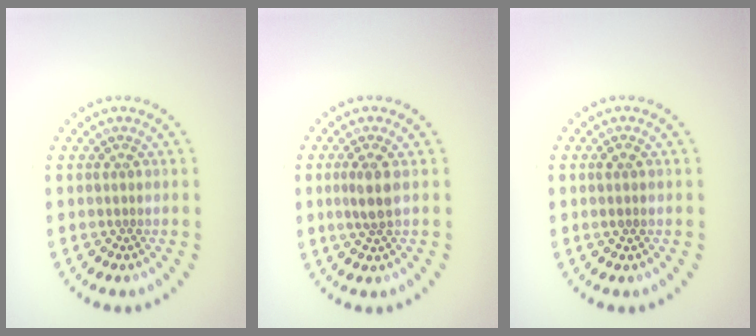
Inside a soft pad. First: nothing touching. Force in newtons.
{"total": 2.0, "press": 1.7, "slide": 1.0}
{"total": 1.0, "press": 0.9, "slide": 0.3}